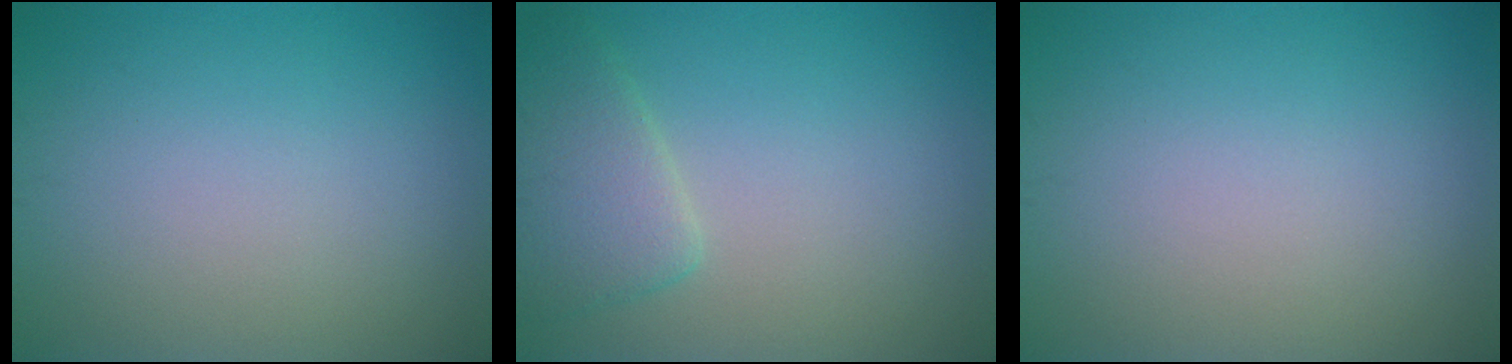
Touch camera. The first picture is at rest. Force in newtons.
{"total": 3.6, "press": 3.6, "slide": 0.2}
{"total": 0.0}